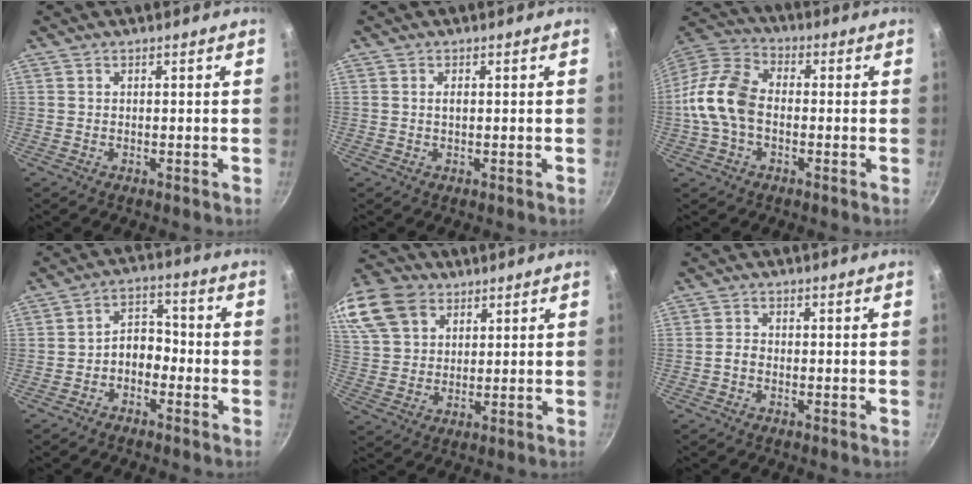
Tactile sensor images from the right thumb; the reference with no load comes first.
{"total": 1.0, "force": [0.1, 0.5, 0.8], "torque": [-0.014, 0.001, 0.002]}
{"total": 12.8, "force": [-1.6, 8.6, 9.3], "torque": [-0.166, 0.036, -0.050]}
{"total": 5.6, "force": [-2.2, 3.9, 3.3], "torque": [-0.025, 0.038, -0.045]}
{"total": 21.0, "force": [11.1, 14.9, 9.7], "torque": [-0.234, 0.022, 0.213]}
{"total": 1.6, "force": [-0.7, 1.1, 0.9], "torque": [-0.015, 0.013, -0.014]}